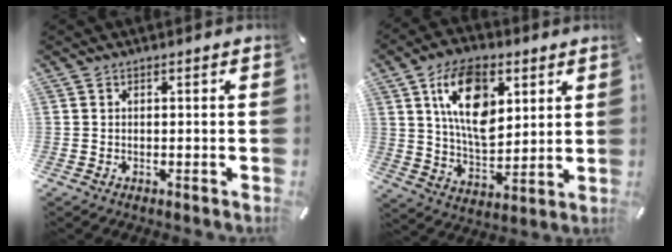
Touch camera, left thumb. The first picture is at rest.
{"total": 16.1, "force": [6.1, 9.8, 11.1], "torque": [-0.199, -0.002, 0.109]}